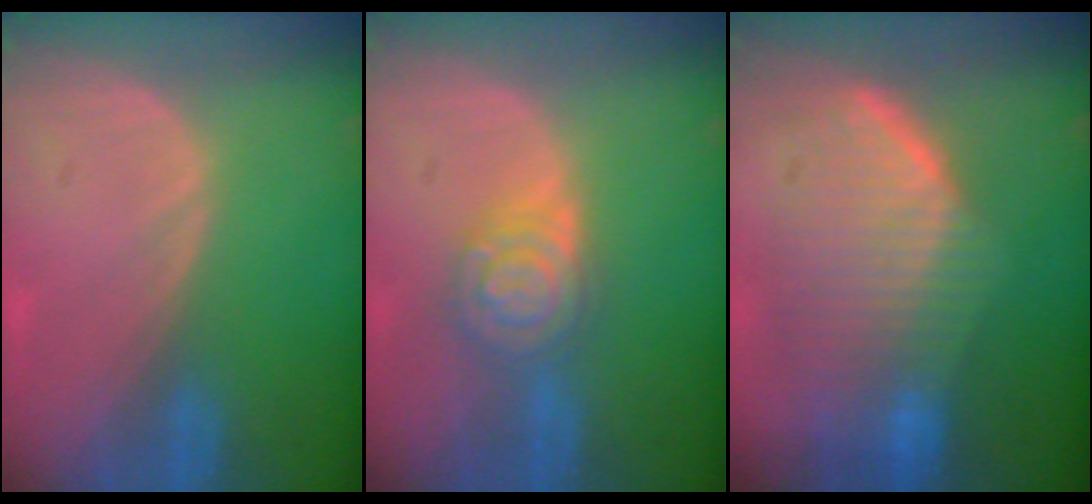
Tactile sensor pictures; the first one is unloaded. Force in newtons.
{"total": 6.3, "press": 6.3, "slide": 0.4}
{"total": 9.7, "press": 9.0, "slide": 3.6}